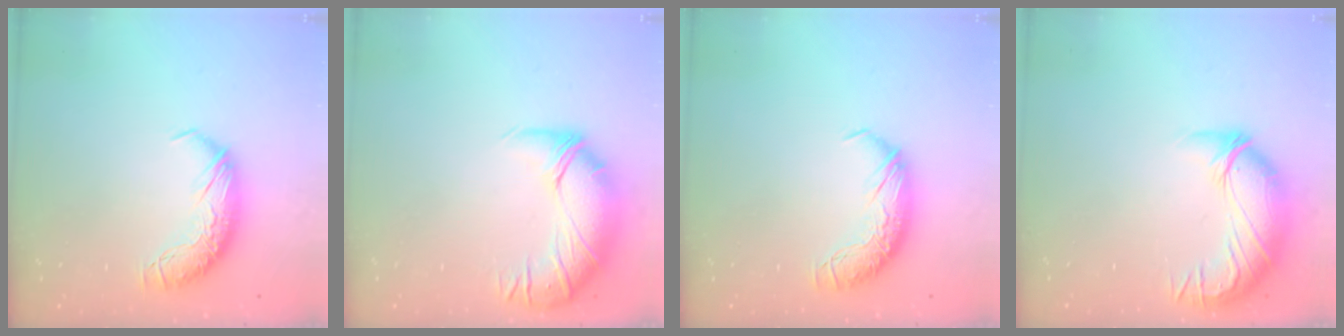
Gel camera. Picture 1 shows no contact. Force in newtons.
{"total": 2.7, "press": 1.1, "slide": 2.5}
{"total": 0.0}
{"total": 2.8, "press": 0.5, "slide": 2.8}